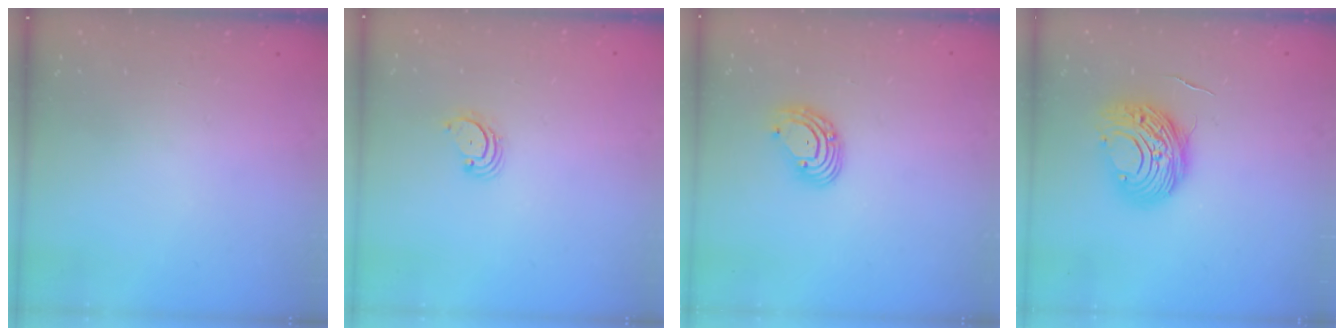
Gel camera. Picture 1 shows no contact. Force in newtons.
{"total": 2.7, "press": 2.7, "slide": 0.3}
{"total": 6.5, "press": 6.4, "slide": 0.8}
{"total": 11.3, "press": 11.3, "slide": 0.9}